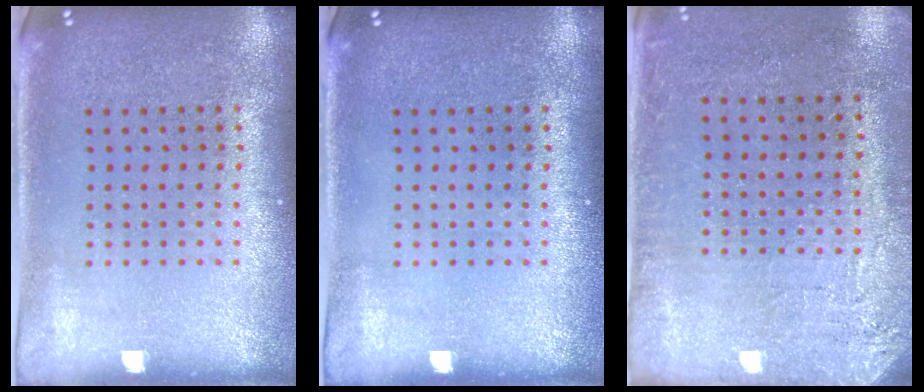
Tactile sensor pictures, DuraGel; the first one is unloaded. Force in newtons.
{"total": 0.0}
{"total": 2.7, "press": 2.4, "slide": 1.3}